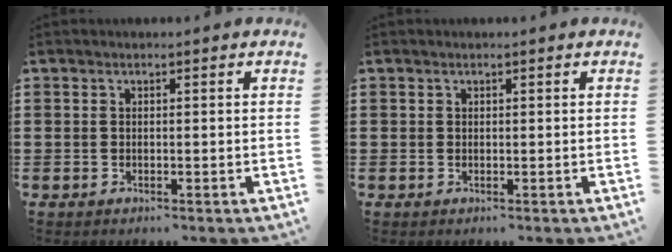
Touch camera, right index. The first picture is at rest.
{"total": 0.0}